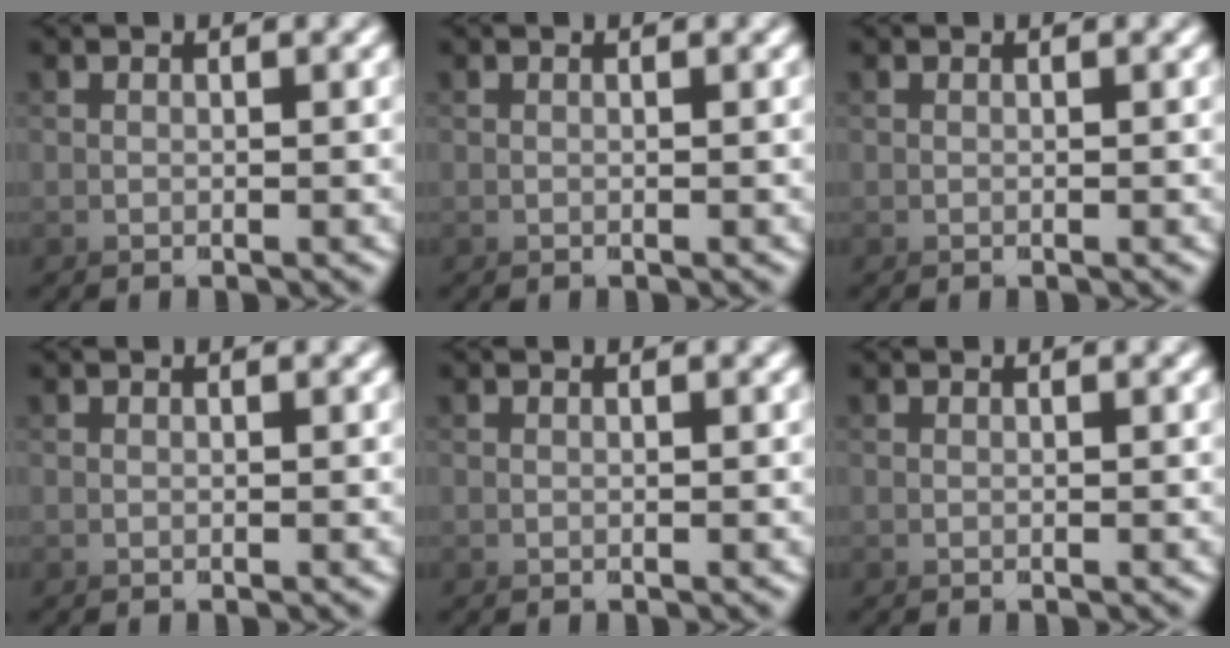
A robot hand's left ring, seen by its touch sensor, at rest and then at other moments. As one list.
[{"total": 0.0}, {"total": 0.0}, {"total": 0.0}, {"total": 0.0}, {"total": 0.0}]